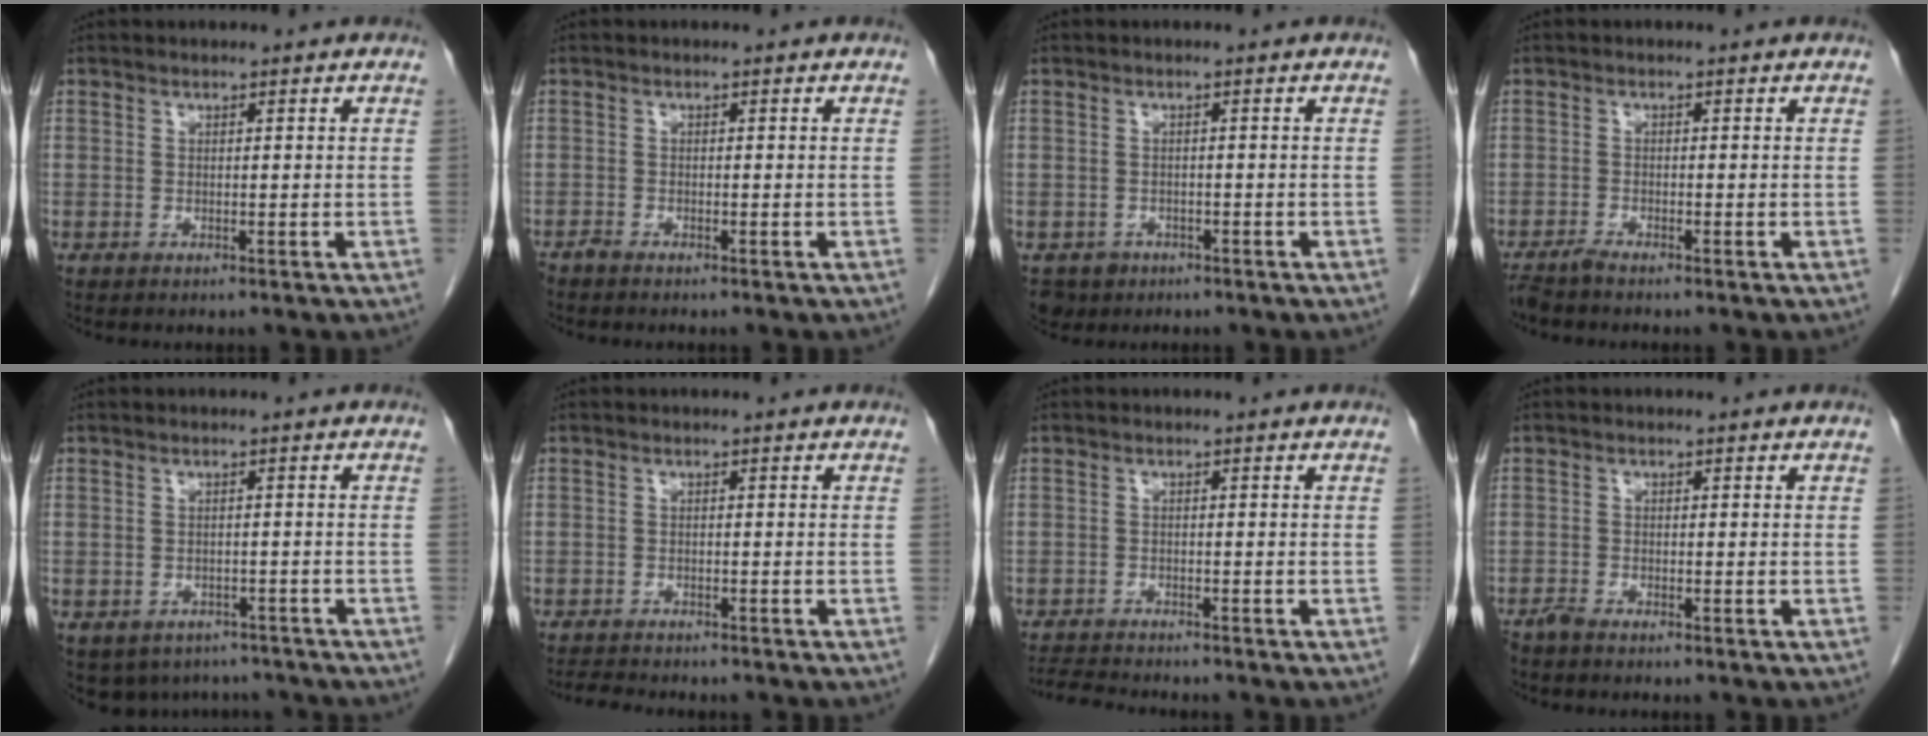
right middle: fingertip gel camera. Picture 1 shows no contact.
{"total": 0.9, "force": [-0.9, 0.0, 0.3], "torque": [-0.012, -0.002, -0.018]}
{"total": 3.4, "force": [-2.0, 2.7, 0.4], "torque": [-0.004, 0.003, -0.031]}
{"total": 1.8, "force": [-1.7, -0.3, 0.6], "torque": [-0.019, -0.005, -0.035]}
{"total": 7.3, "force": [-5.9, 4.2, 1.1], "torque": [-0.008, 0.008, -0.069]}
{"total": 3.9, "force": [-3.6, 0.5, 1.2], "torque": [-0.020, -0.012, -0.058]}
{"total": 4.5, "force": [-4.4, -0.2, 1.1], "torque": [-0.019, -0.017, -0.075]}
{"total": 1.3, "force": [-1.2, 0.0, 0.5], "torque": [-0.016, -0.002, -0.025]}